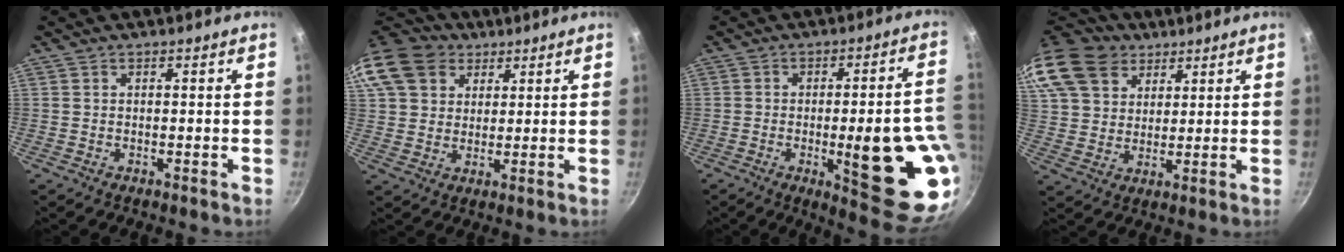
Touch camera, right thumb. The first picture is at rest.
{"total": 16.3, "force": [8.2, 12.2, 7.1], "torque": [-0.151, 0.014, 0.148]}
{"total": 21.3, "force": [-4.4, 5.8, 20.0], "torque": [-0.223, 0.006, -0.051]}
{"total": 18.9, "force": [11.9, 12.9, 7.1], "torque": [-0.153, 0.002, 0.230]}